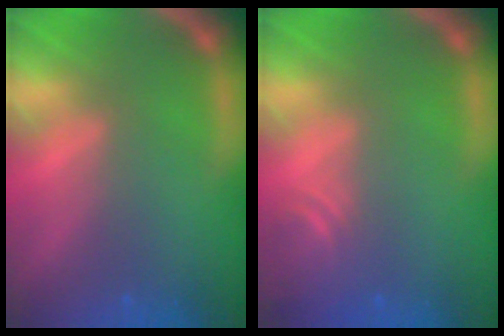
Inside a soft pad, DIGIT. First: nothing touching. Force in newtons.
{"total": 3.0}